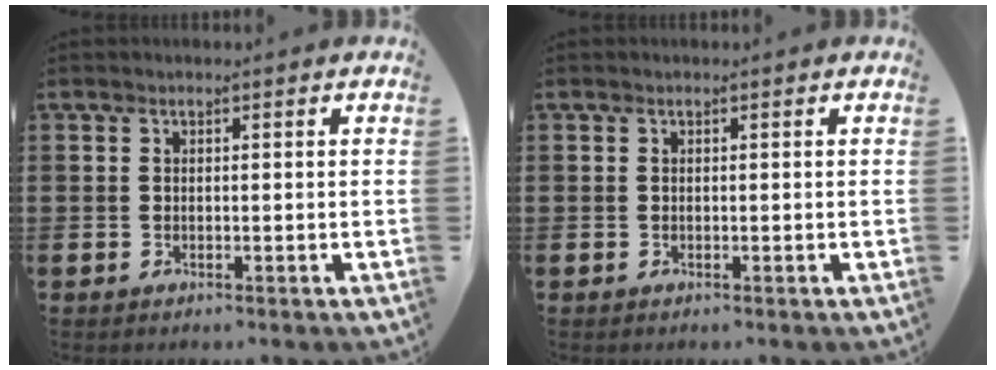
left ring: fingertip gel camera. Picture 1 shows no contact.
{"total": 0.0}